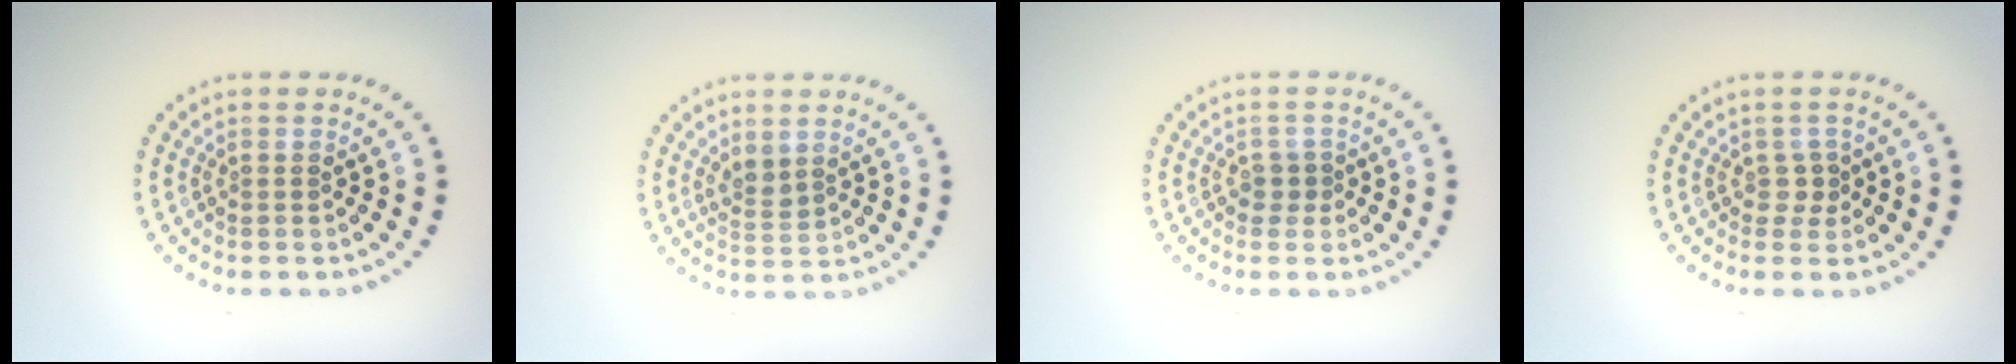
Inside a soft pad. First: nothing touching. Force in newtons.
{"total": 1.6, "press": 1.4, "slide": 0.8}
{"total": 0.9, "press": 0.7, "slide": 0.6}
{"total": 1.2, "press": 0.9, "slide": 0.8}